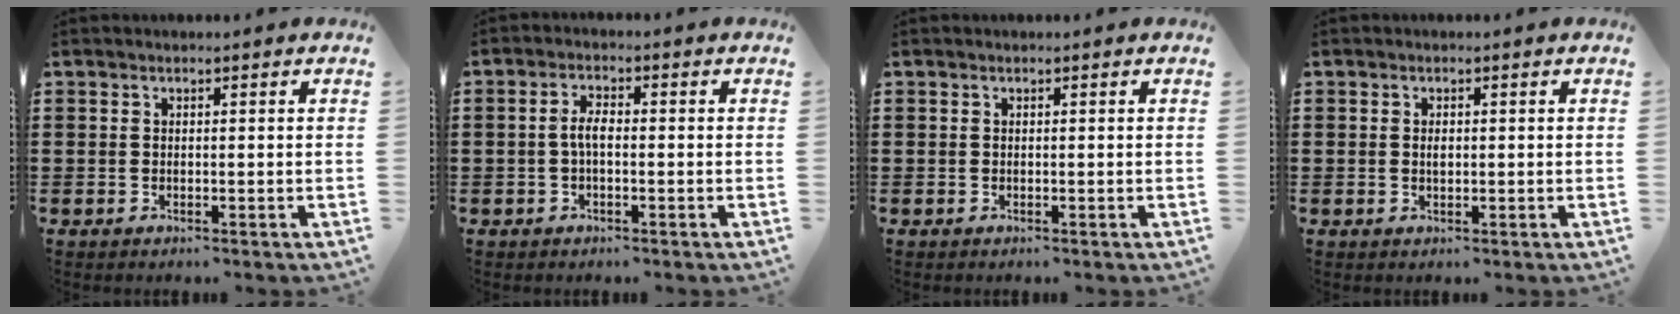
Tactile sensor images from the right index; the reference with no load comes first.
{"total": 2.4, "force": [-0.2, 0.7, 2.3], "torque": [-0.049, 0.000, -0.005]}
{"total": 0.0}
{"total": 1.3, "force": [0.1, 0.7, 1.1], "torque": [-0.023, 0.004, 0.001]}